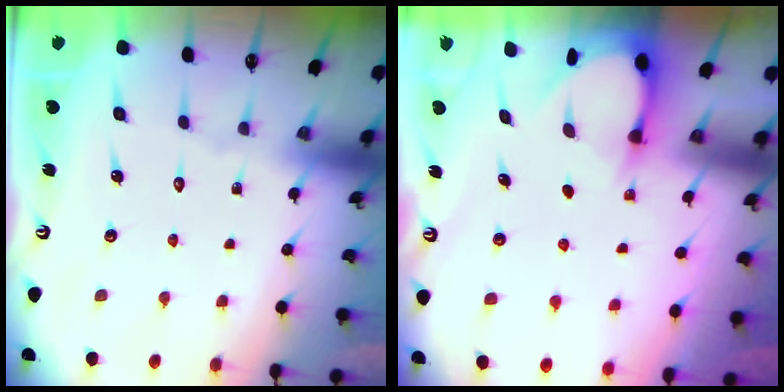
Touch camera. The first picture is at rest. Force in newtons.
{"total": 3.2, "press": 3.1, "slide": 0.4}